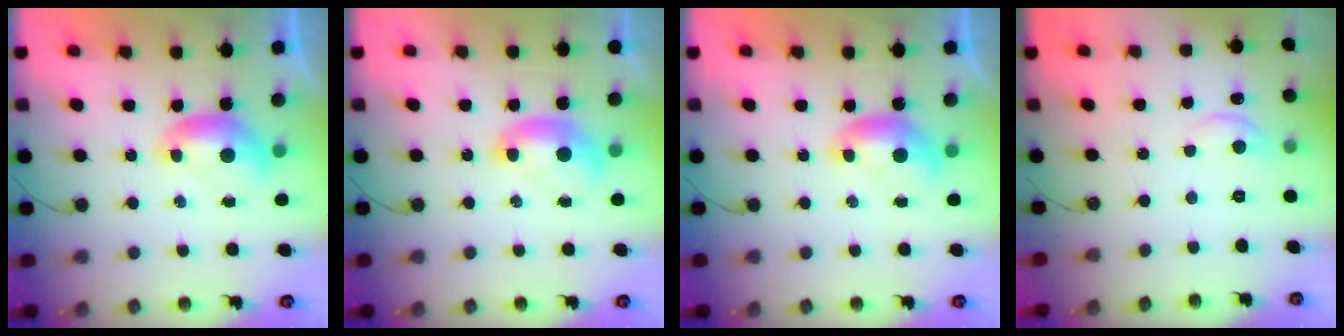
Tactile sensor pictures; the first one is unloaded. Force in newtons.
{"total": 1.6, "press": 1.6, "slide": 0.2}
{"total": 0.0}
{"total": 2.4, "press": 2.3, "slide": 0.6}